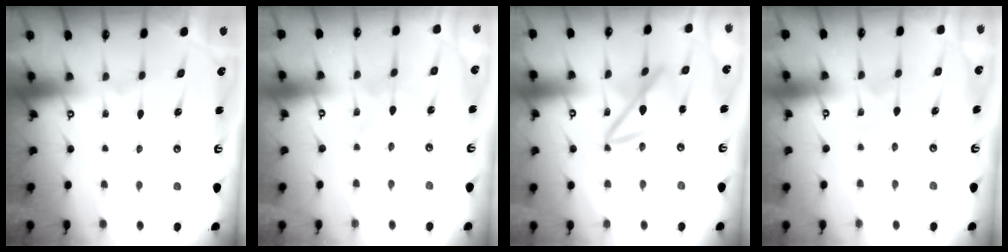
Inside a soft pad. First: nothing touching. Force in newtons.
{"total": 1.1, "press": 1.1, "slide": 0.1}
{"total": 9.8, "press": 9.8, "slide": 0.7}
{"total": 1.4, "press": 1.3, "slide": 0.1}